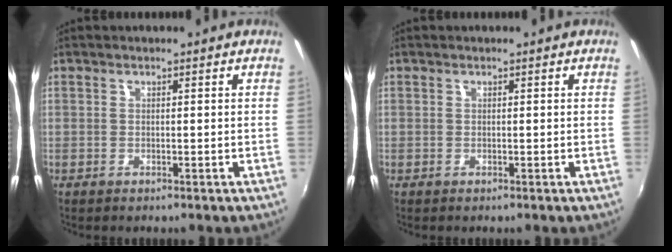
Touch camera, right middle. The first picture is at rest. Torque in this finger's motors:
{"motor_torque": [0.00, 0.00, 0.00, 0.01]}